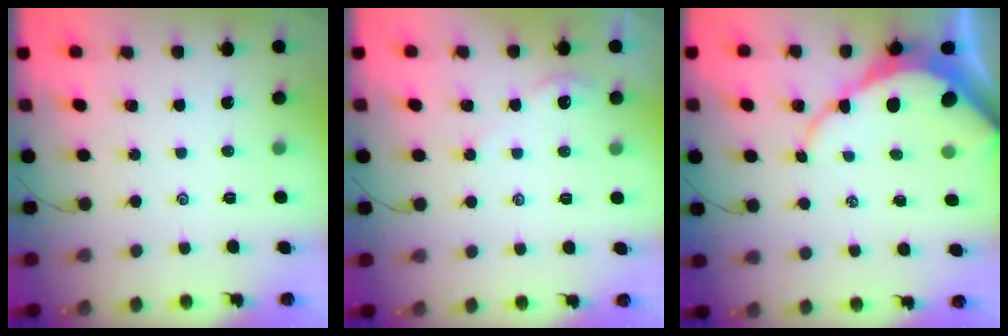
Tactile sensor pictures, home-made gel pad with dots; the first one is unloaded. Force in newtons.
{"total": 1.6, "press": 1.5, "slide": 0.3}
{"total": 10.4, "press": 10.3, "slide": 0.9}